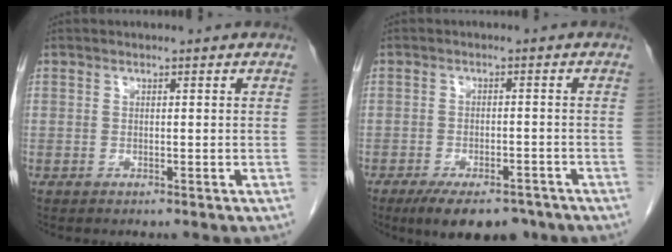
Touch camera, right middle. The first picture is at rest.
{"total": 9.6, "force": [-7.3, 3.6, 5.1], "torque": [-0.075, -0.006, -0.111]}